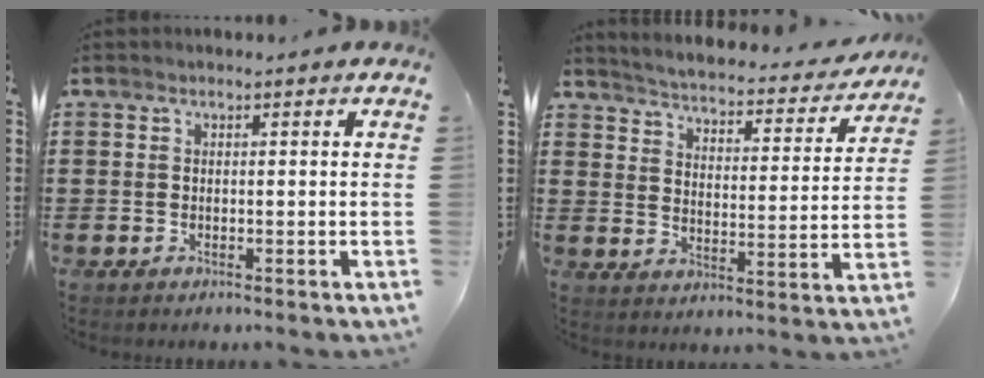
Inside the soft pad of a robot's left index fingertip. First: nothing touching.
{"total": 3.3, "force": [3.3, -0.2, 0.5], "torque": [-0.033, -0.032, 0.047]}